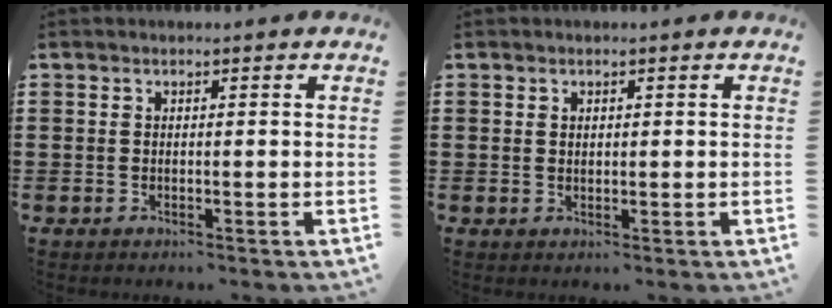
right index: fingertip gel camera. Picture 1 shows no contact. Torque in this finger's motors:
{"motor_torque": [-0.73, 1.41, -0.03, -0.01]}